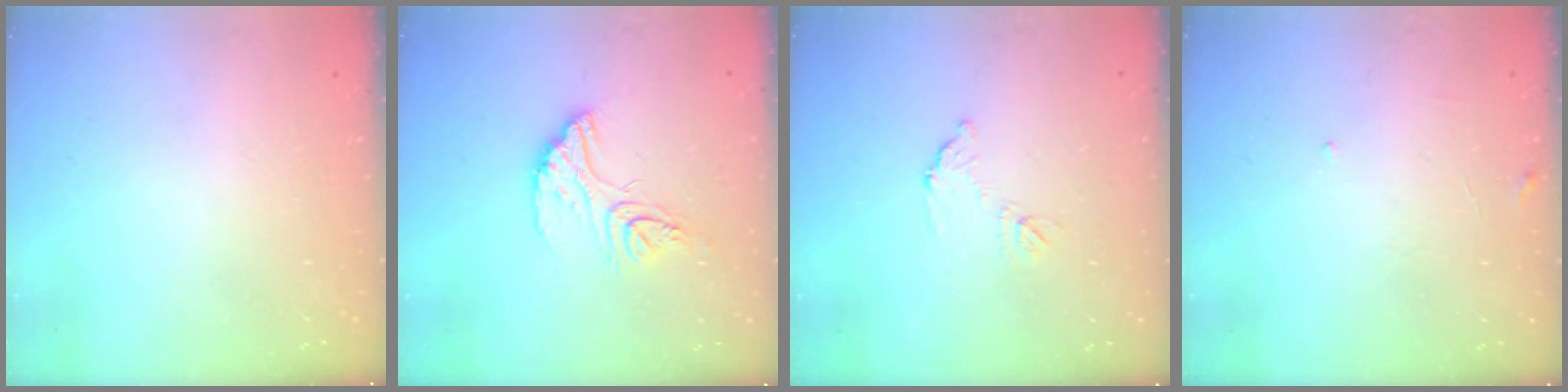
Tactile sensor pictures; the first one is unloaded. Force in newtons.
{"total": 13.2, "press": 13.1, "slide": 1.1}
{"total": 7.1, "press": 7.1, "slide": 0.4}
{"total": 6.7, "press": 6.7, "slide": 0.4}